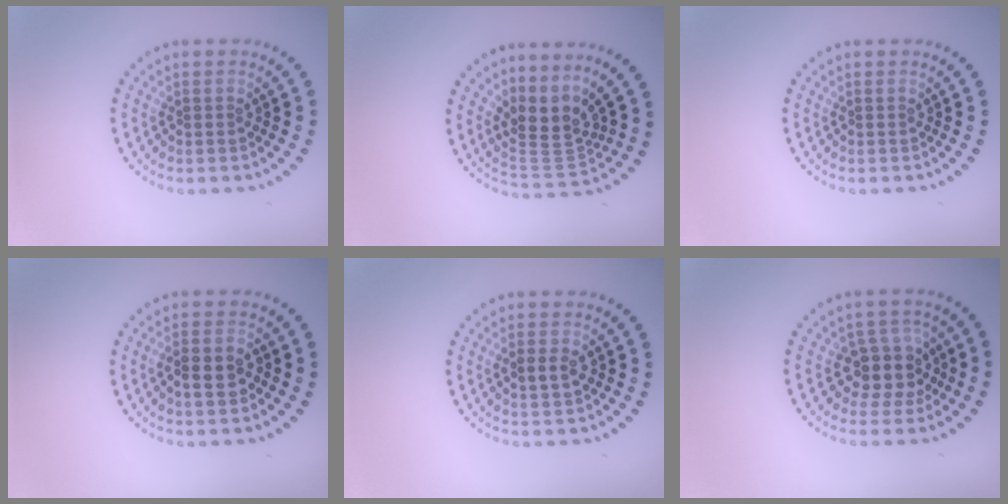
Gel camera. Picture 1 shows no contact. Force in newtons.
{"total": 3.7, "press": 2.7, "slide": 2.5}
{"total": 0.0}
{"total": 1.9, "press": 1.8, "slide": 0.6}
{"total": 1.8, "press": 1.8, "slide": 0.2}
{"total": 3.5, "press": 3.0, "slide": 1.7}